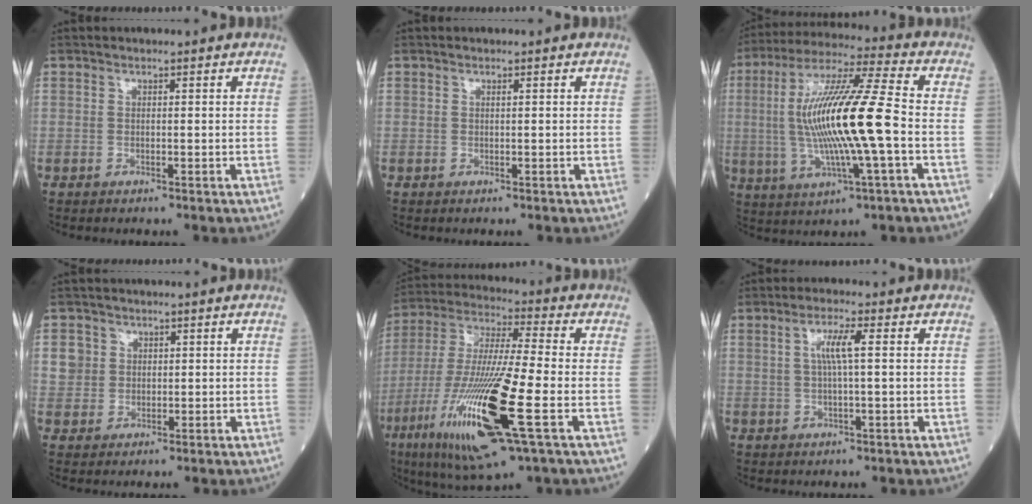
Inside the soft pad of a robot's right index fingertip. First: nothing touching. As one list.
[{"total": 0.0}, {"total": 17.1, "force": [-1.1, 0.8, 17.0], "torque": [-0.335, 0.007, -0.024]}, {"total": 3.1, "force": [0.9, 3.0, 0.3], "torque": [0.004, 0.008, 0.016]}, {"total": 21.2, "force": [-7.3, 1.7, 19.8], "torque": [-0.423, -0.039, -0.136]}, {"total": 4.0, "force": [0.8, 0.0, 3.9], "torque": [-0.077, 0.005, 0.015]}]